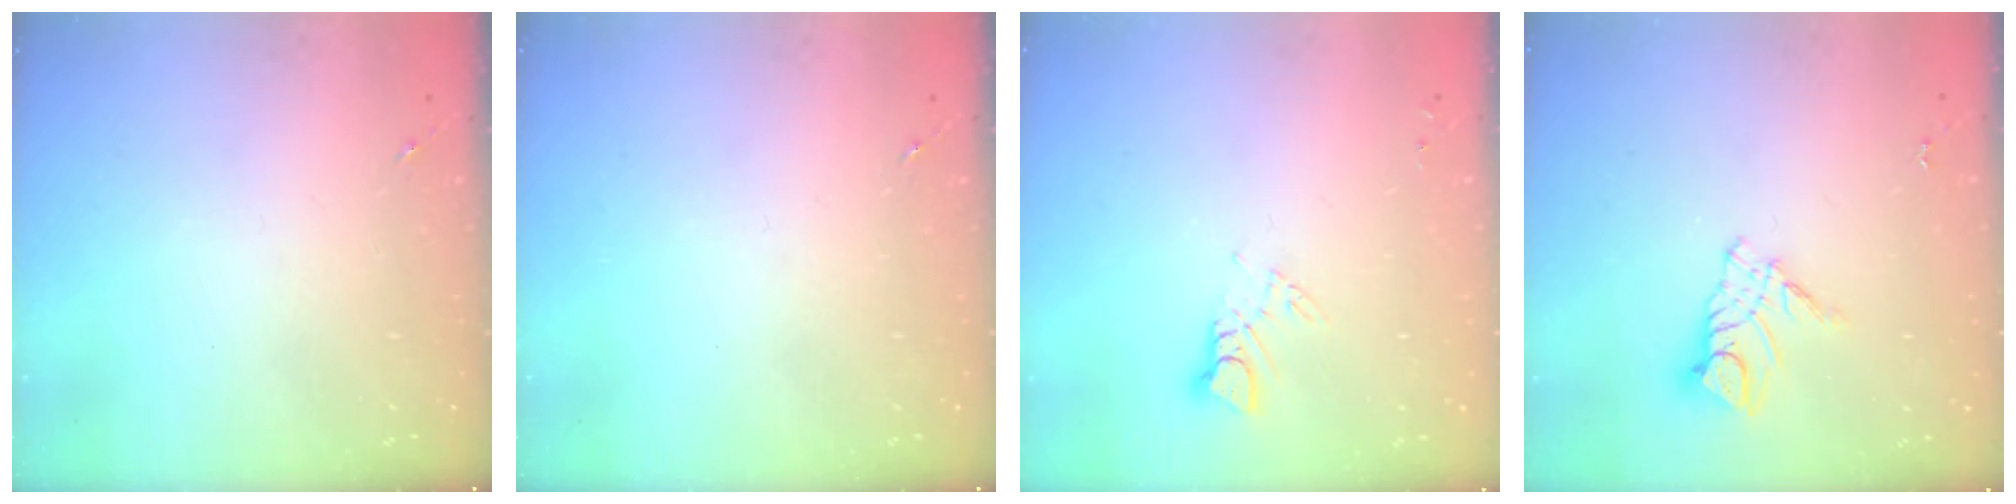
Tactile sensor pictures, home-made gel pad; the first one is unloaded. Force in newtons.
{"total": 0.0}
{"total": 3.7, "press": 3.7, "slide": 0.4}
{"total": 10.2, "press": 10.1, "slide": 1.0}